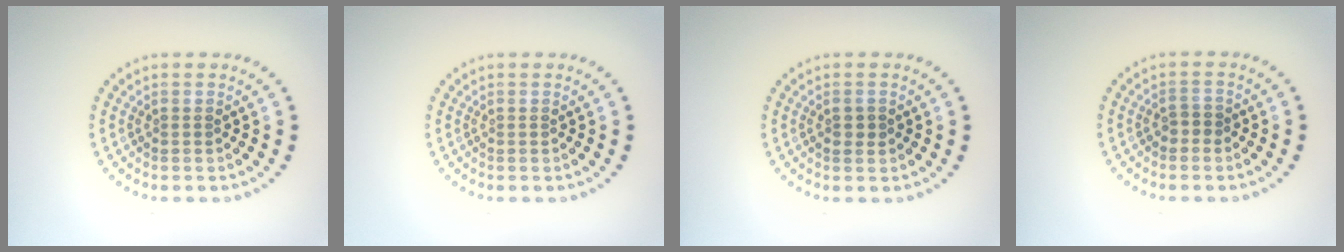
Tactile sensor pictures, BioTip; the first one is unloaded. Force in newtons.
{"total": 0.0}
{"total": 1.2, "press": 1.2, "slide": 0.1}
{"total": 1.2, "press": 1.1, "slide": 0.4}